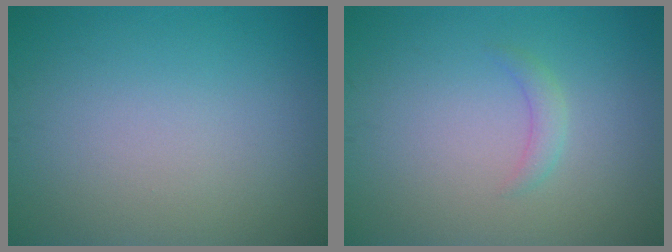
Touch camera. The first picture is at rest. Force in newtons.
{"total": 1.2, "press": 1.2, "slide": 0.1}